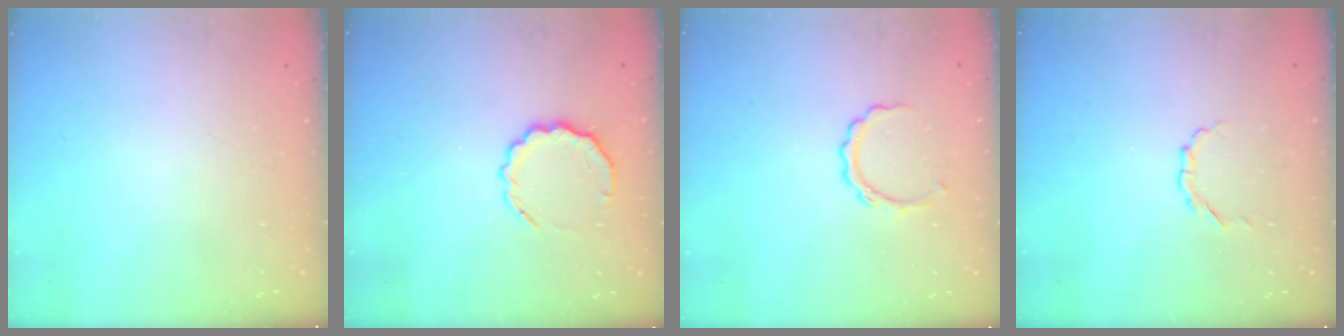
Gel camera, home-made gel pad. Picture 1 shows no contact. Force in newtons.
{"total": 9.1, "press": 9.0, "slide": 1.6}
{"total": 5.9, "press": 5.9, "slide": 0.2}
{"total": 2.7, "press": 2.5, "slide": 1.0}